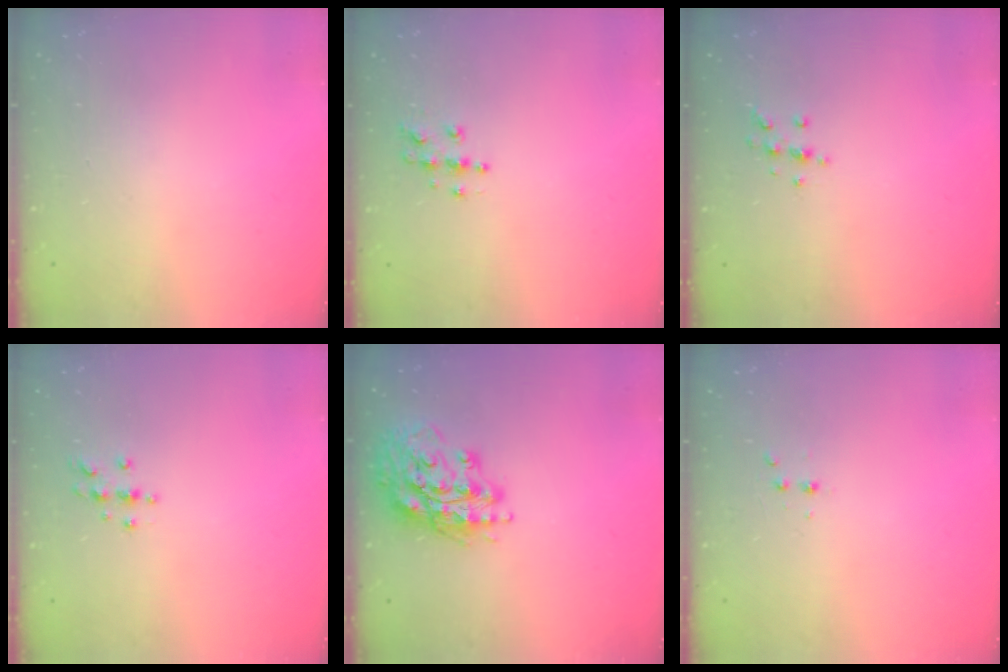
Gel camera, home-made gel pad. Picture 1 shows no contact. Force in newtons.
{"total": 4.9, "press": 4.9, "slide": 0.1}
{"total": 5.6, "press": 5.6, "slide": 0.6}
{"total": 4.2, "press": 4.2, "slide": 0.5}
{"total": 16.7, "press": 16.5, "slide": 2.3}
{"total": 2.9, "press": 2.7, "slide": 1.0}